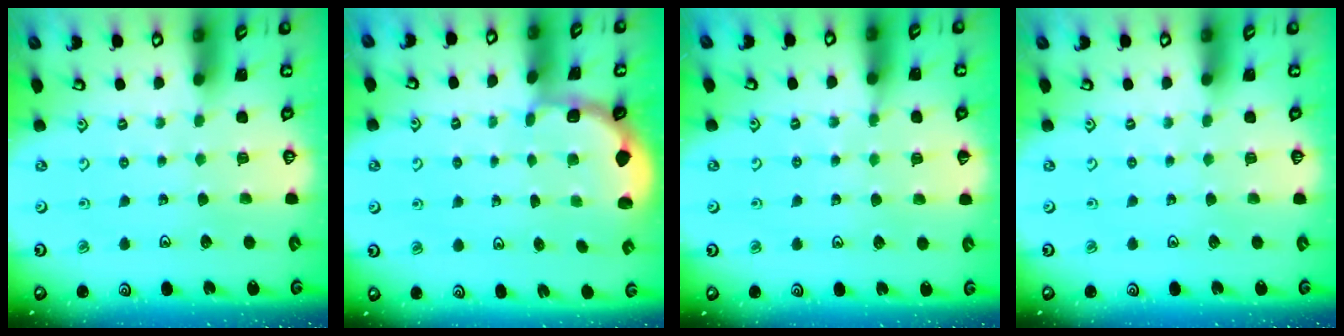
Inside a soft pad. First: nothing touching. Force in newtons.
{"total": 1.9, "press": 1.8, "slide": 0.7}
{"total": 4.9, "press": 4.9, "slide": 0.8}
{"total": 0.0}